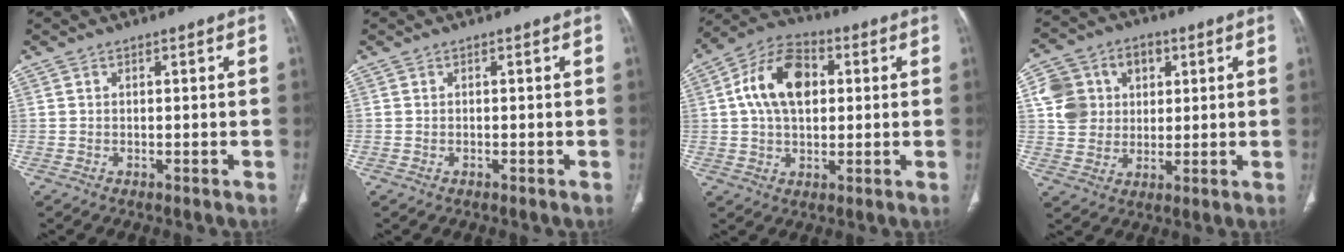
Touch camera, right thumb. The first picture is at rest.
{"total": 0.0}
{"total": 13.6, "force": [2.5, 8.7, 10.2], "torque": [-0.166, 0.018, 0.035]}
{"total": 12.0, "force": [2.8, 10.5, 5.1], "torque": [-0.065, 0.007, 0.050]}